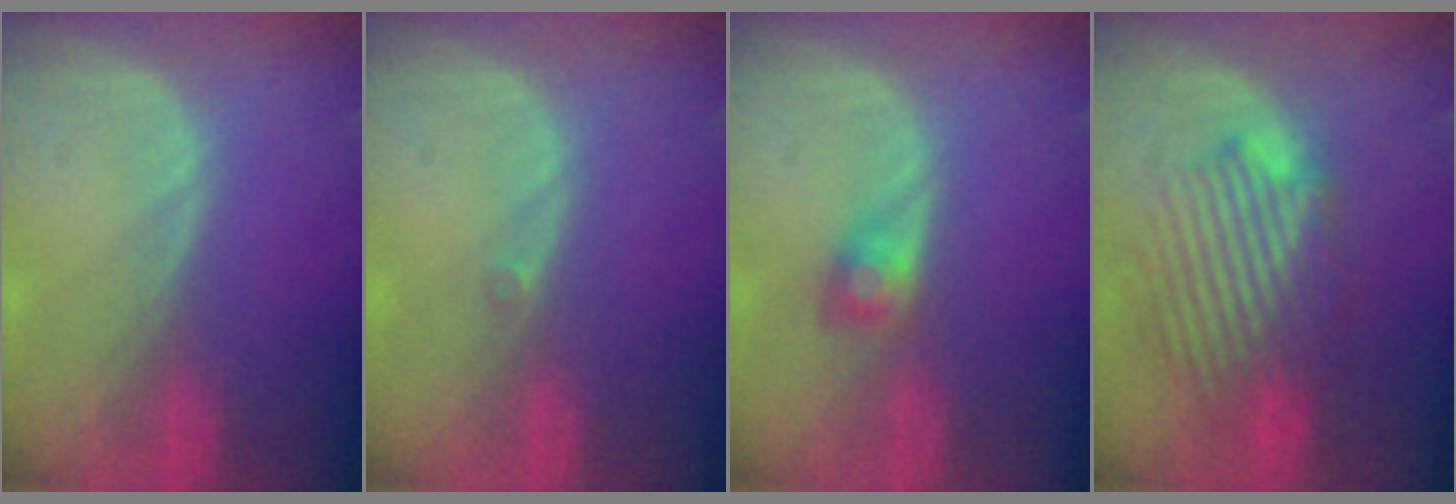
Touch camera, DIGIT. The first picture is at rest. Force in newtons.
{"total": 0.6, "press": 0.5, "slide": 0.3}
{"total": 2.3, "press": 2.3, "slide": 0.2}
{"total": 8.6, "press": 8.5, "slide": 1.6}